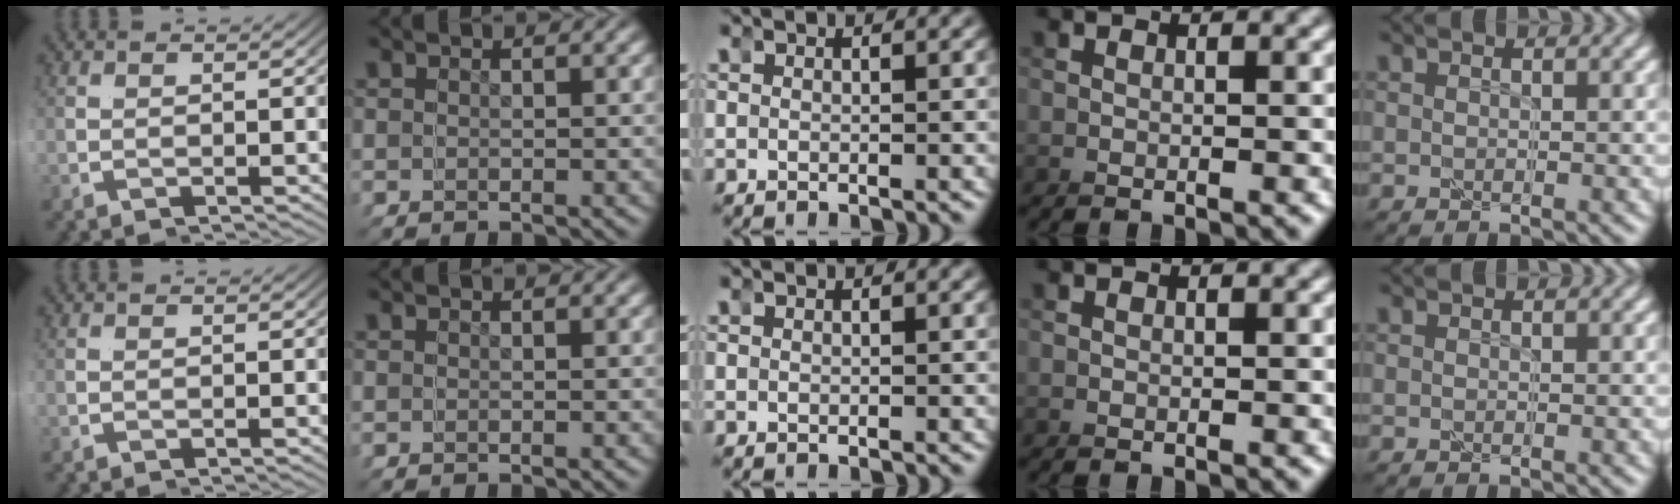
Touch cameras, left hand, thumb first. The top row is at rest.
{}